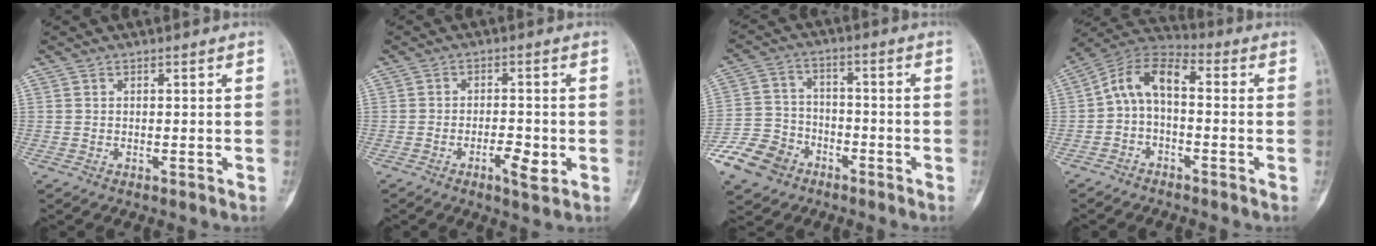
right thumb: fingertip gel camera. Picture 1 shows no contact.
{"total": 4.8, "force": [-1.7, 1.6, 4.2], "torque": [-0.067, 0.002, -0.026]}
{"total": 10.7, "force": [-6.4, 7.8, 3.6], "torque": [-0.057, 0.039, -0.124]}
{"total": 9.0, "force": [-0.7, 4.9, 7.5], "torque": [-0.131, 0.039, -0.029]}